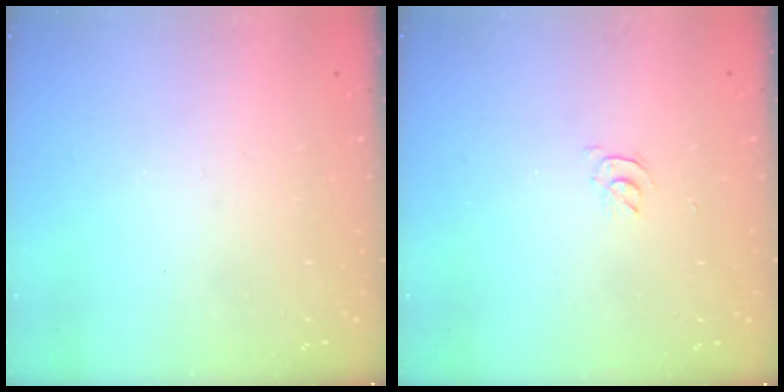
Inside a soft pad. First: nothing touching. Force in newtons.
{"total": 2.9, "press": 2.9, "slide": 0.5}